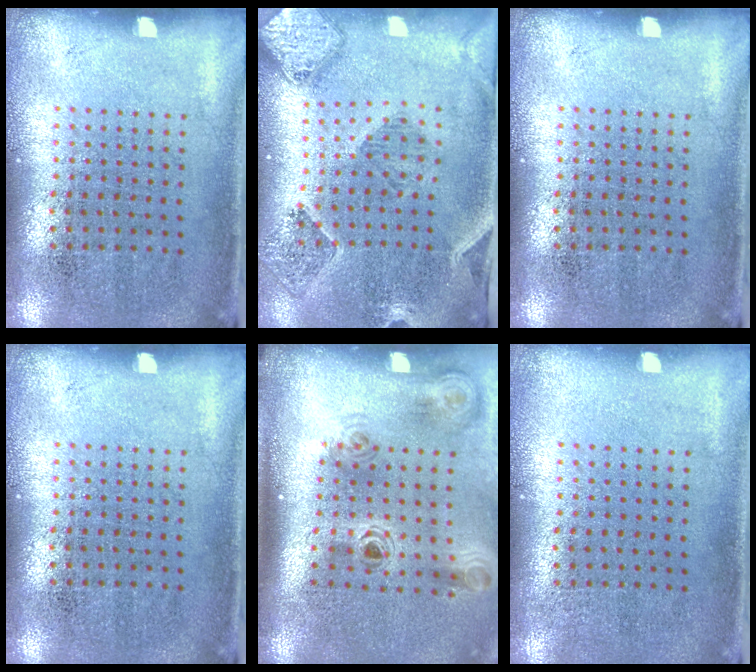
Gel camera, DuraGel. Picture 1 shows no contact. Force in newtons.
{"total": 1.5, "press": 1.4, "slide": 0.4}
{"total": 0.0}
{"total": 0.0}
{"total": 1.6, "press": 1.3, "slide": 1.0}
{"total": 0.0}